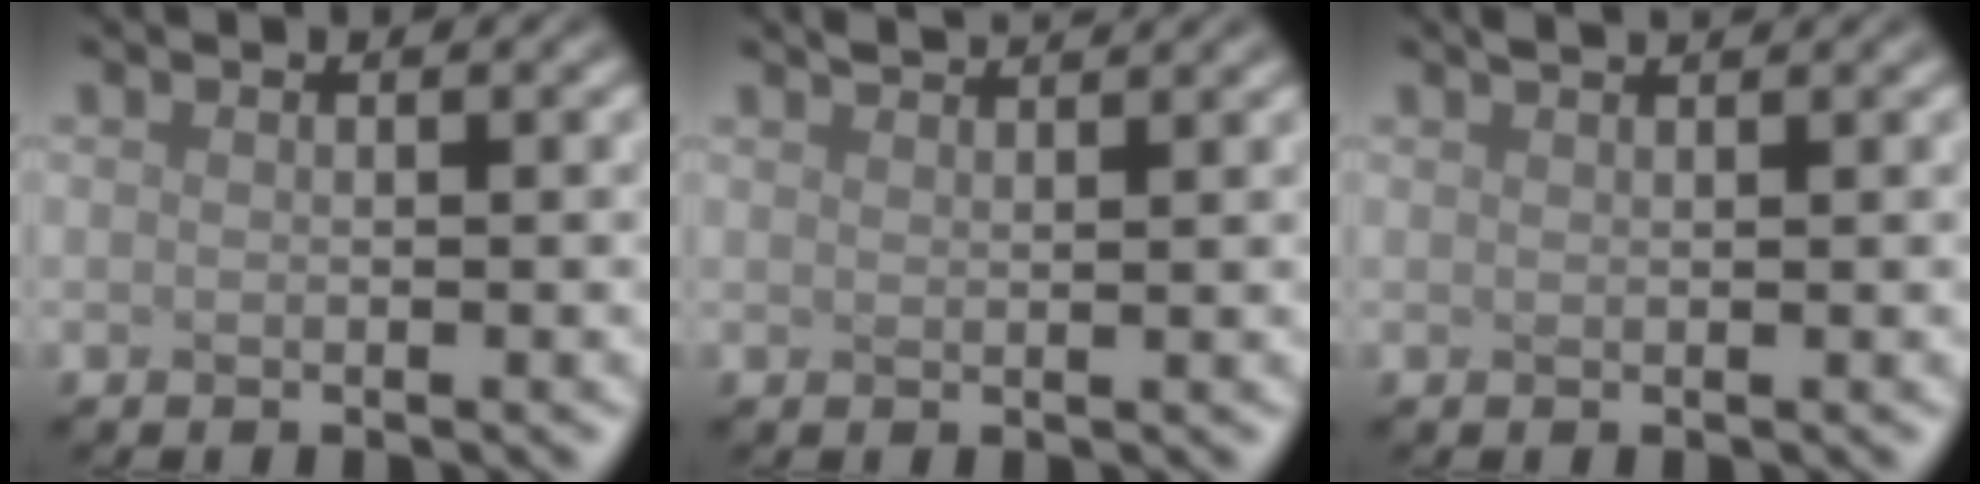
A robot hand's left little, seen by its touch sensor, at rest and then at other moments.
{"total": 2.5, "force": [2.3, 0.4, 0.9], "torque": [-0.004, 0.015, 0.019]}
{"total": 1.7, "force": [1.4, 0.3, 0.8], "torque": [-0.004, 0.011, 0.003]}